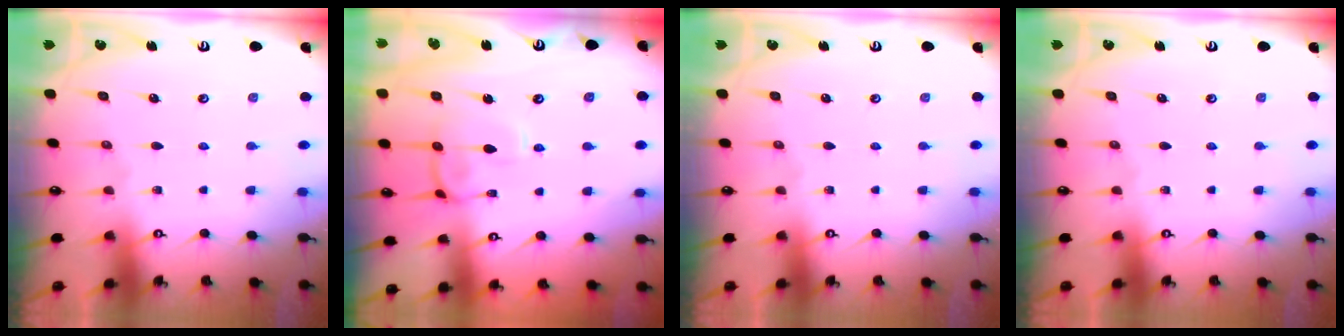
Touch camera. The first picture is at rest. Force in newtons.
{"total": 3.9, "press": 3.7, "slide": 1.0}
{"total": 0.0}
{"total": 0.0}